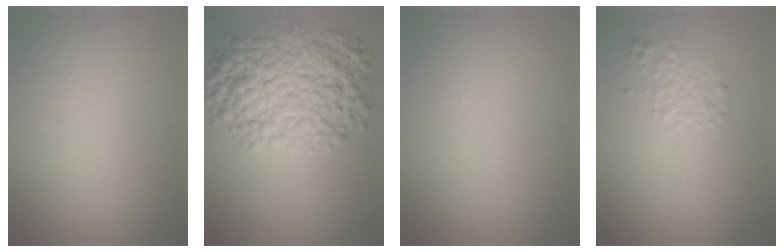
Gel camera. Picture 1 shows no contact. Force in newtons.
{"total": 9.0, "press": 9.0, "slide": 0.0}
{"total": 0.0}
{"total": 1.6, "press": 1.6, "slide": 0.0}